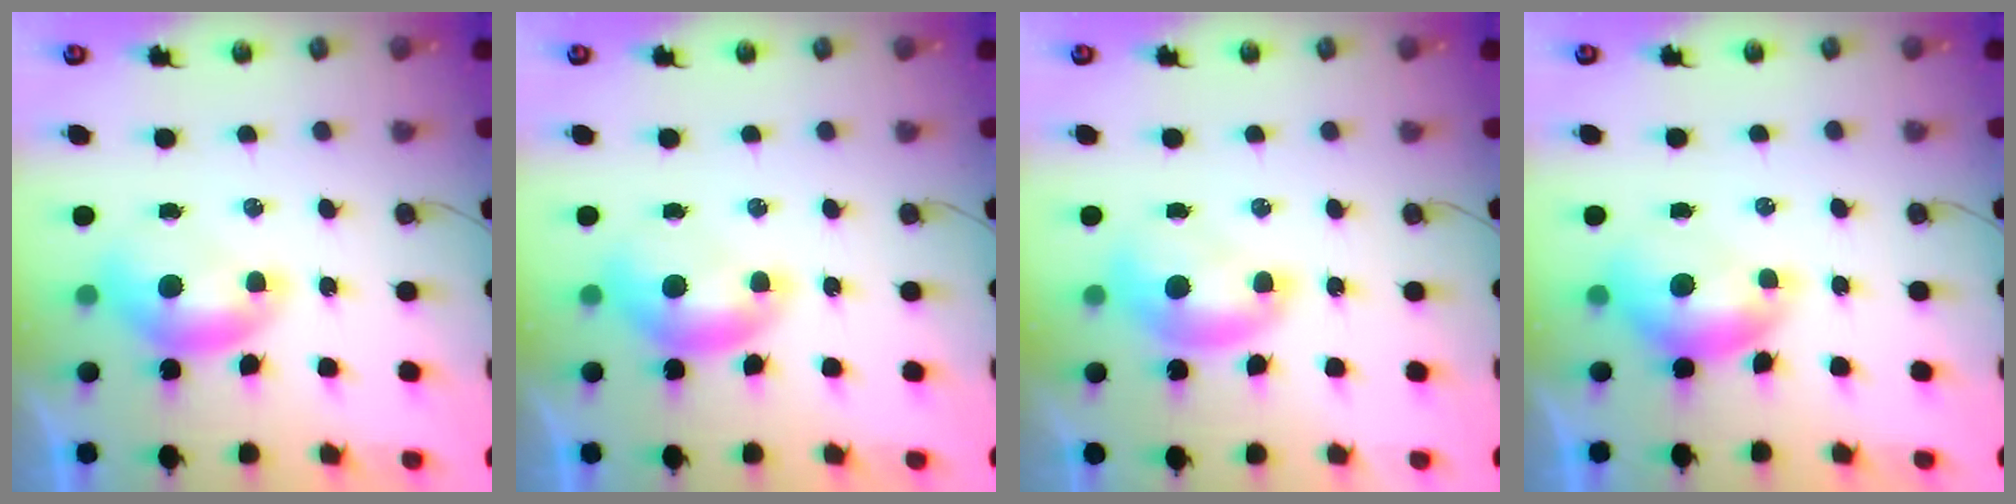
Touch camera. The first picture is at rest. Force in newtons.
{"total": 0.0}
{"total": 1.2, "press": 1.2, "slide": 0.0}
{"total": 0.7, "press": 0.3, "slide": 0.6}